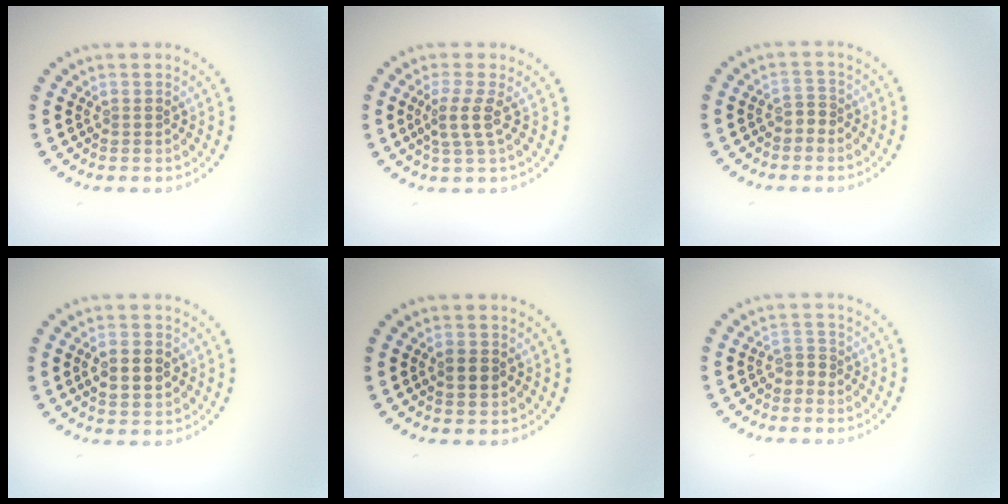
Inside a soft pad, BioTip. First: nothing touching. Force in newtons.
{"total": 2.4, "press": 1.8, "slide": 1.6}
{"total": 1.0, "press": 0.8, "slide": 0.5}
{"total": 3.2, "press": 3.2, "slide": 0.1}
{"total": 2.1, "press": 2.1, "slide": 0.0}
{"total": 1.2, "press": 0.9, "slide": 0.9}